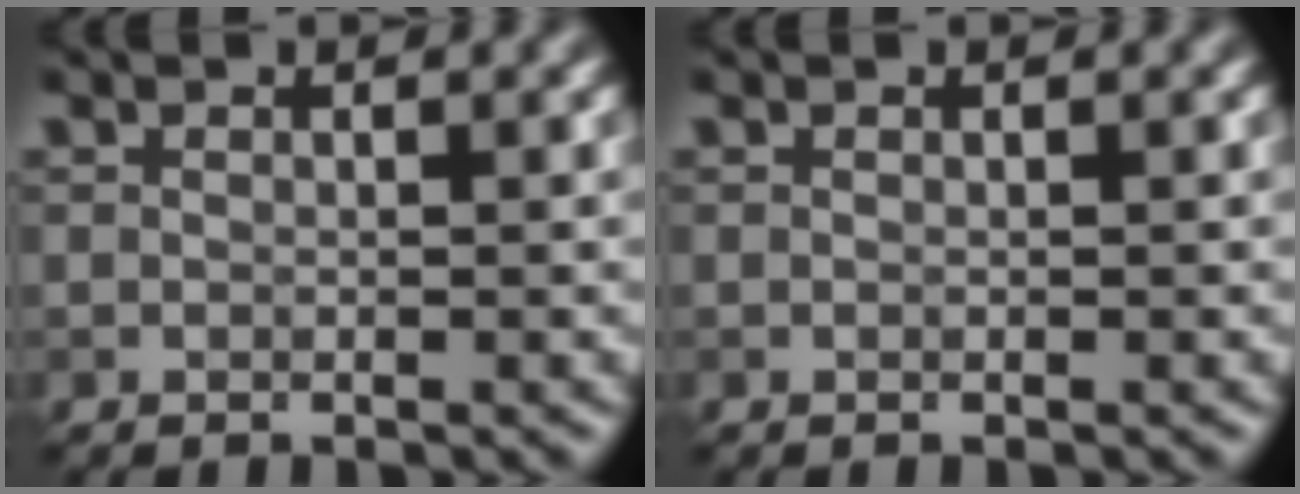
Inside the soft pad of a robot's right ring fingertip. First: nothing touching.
{"total": 0.0}